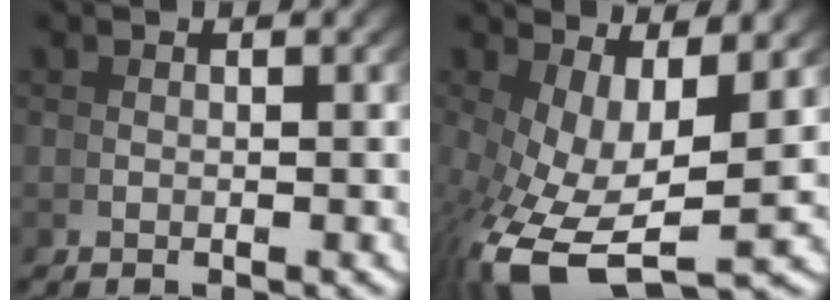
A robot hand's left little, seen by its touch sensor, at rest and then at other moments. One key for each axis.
{"total": 8.8, "fx": -3.1, "fy": 4.0, "fz": 7.2, "tx": -0.168, "ty": -0.058, "tz": -0.016}